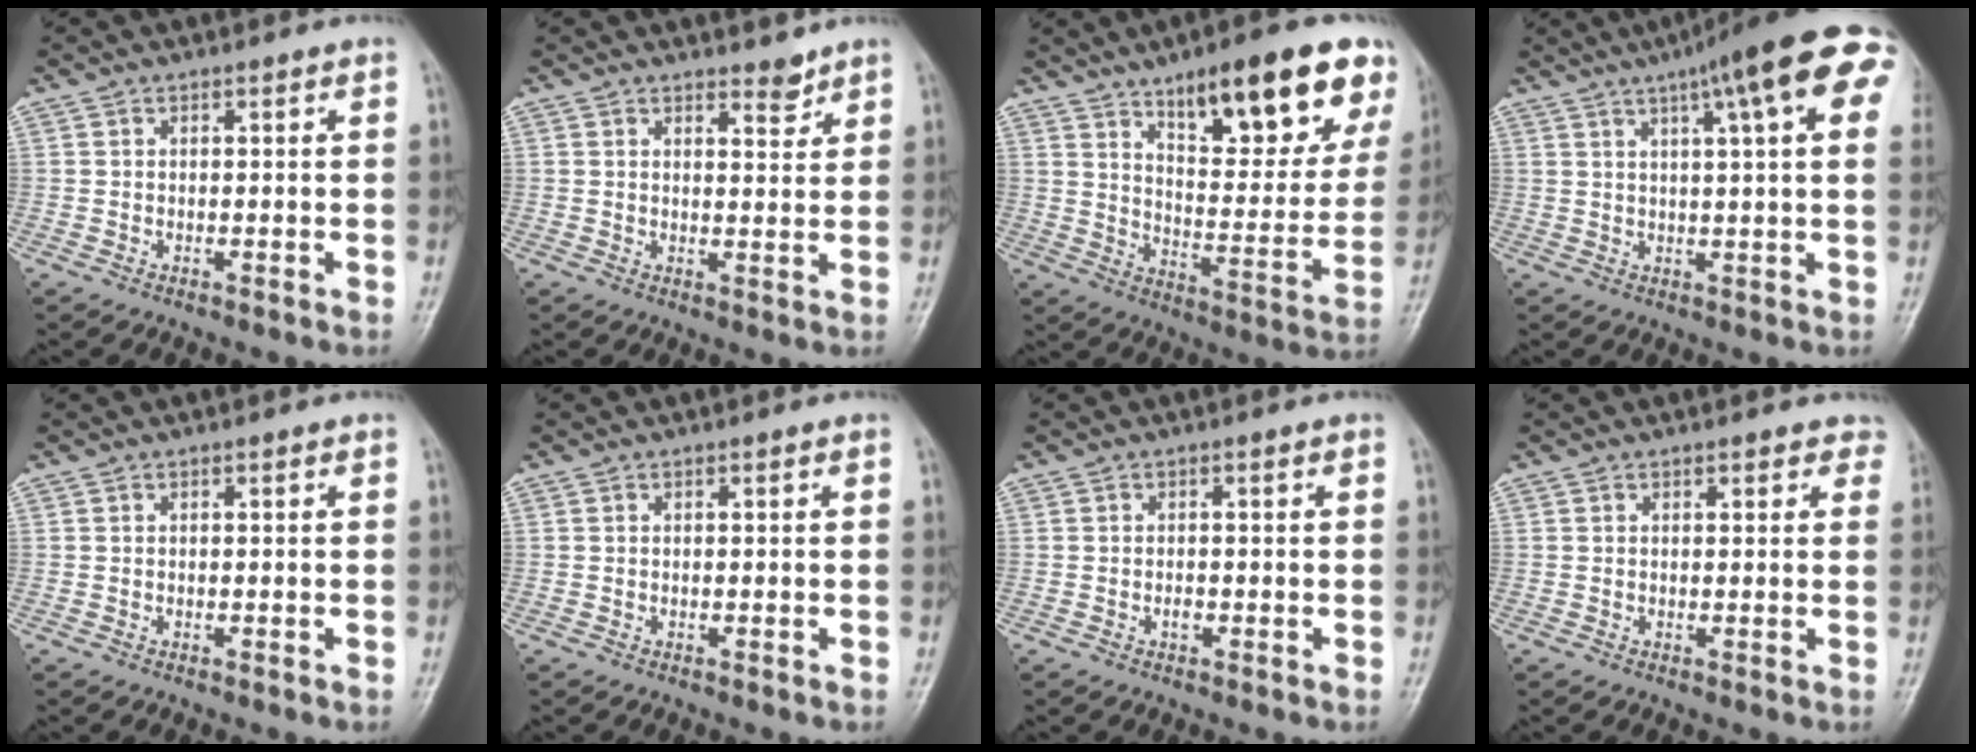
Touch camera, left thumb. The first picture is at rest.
{"total": 2.8, "force": [2.4, 1.0, 1.0], "torque": [-0.003, -0.021, 0.037]}
{"total": 22.5, "force": [13.3, 7.4, 16.6], "torque": [-0.187, -0.048, 0.196]}
{"total": 20.0, "force": [9.5, 4.0, 17.2], "torque": [-0.240, 0.019, 0.115]}
{"total": 0.0}
{"total": 0.0}
{"total": 1.0, "force": [-0.4, 0.6, 0.7], "torque": [-0.010, 0.001, -0.008]}
{"total": 2.7, "force": [2.0, 1.4, 1.0], "torque": [0.019, -0.003, 0.013]}